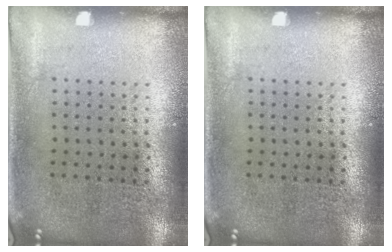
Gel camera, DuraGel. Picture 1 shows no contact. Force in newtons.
{"total": 0.0}